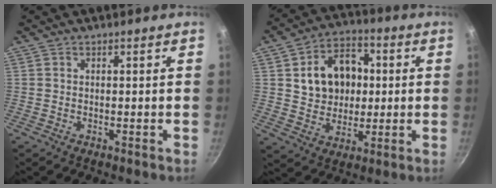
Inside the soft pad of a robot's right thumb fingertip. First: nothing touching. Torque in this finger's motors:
{"motor_torque": [-0.43, 0.53, -0.12, 0.19, 0.12]}